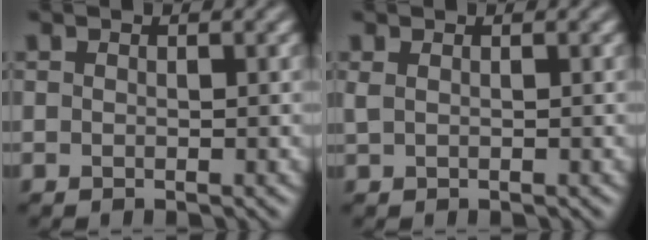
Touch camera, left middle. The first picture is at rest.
{"total": 0.8, "force": [0.4, 0.3, 0.6], "torque": [-0.014, 0.004, 0.008]}